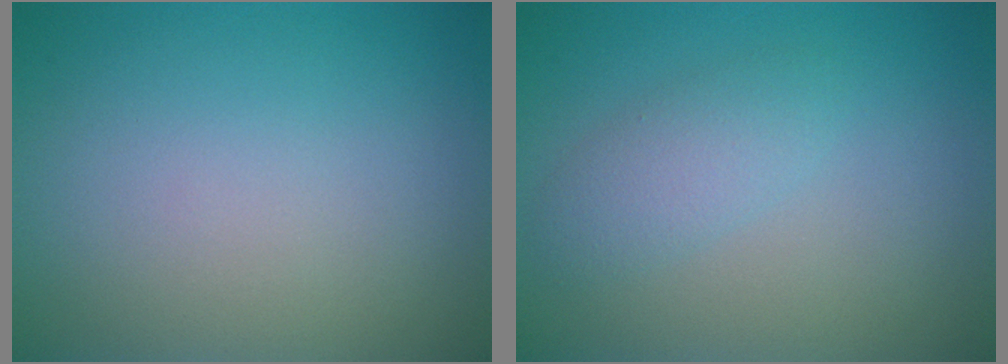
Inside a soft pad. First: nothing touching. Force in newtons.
{"total": 2.1, "press": 2.1, "slide": 0.1}